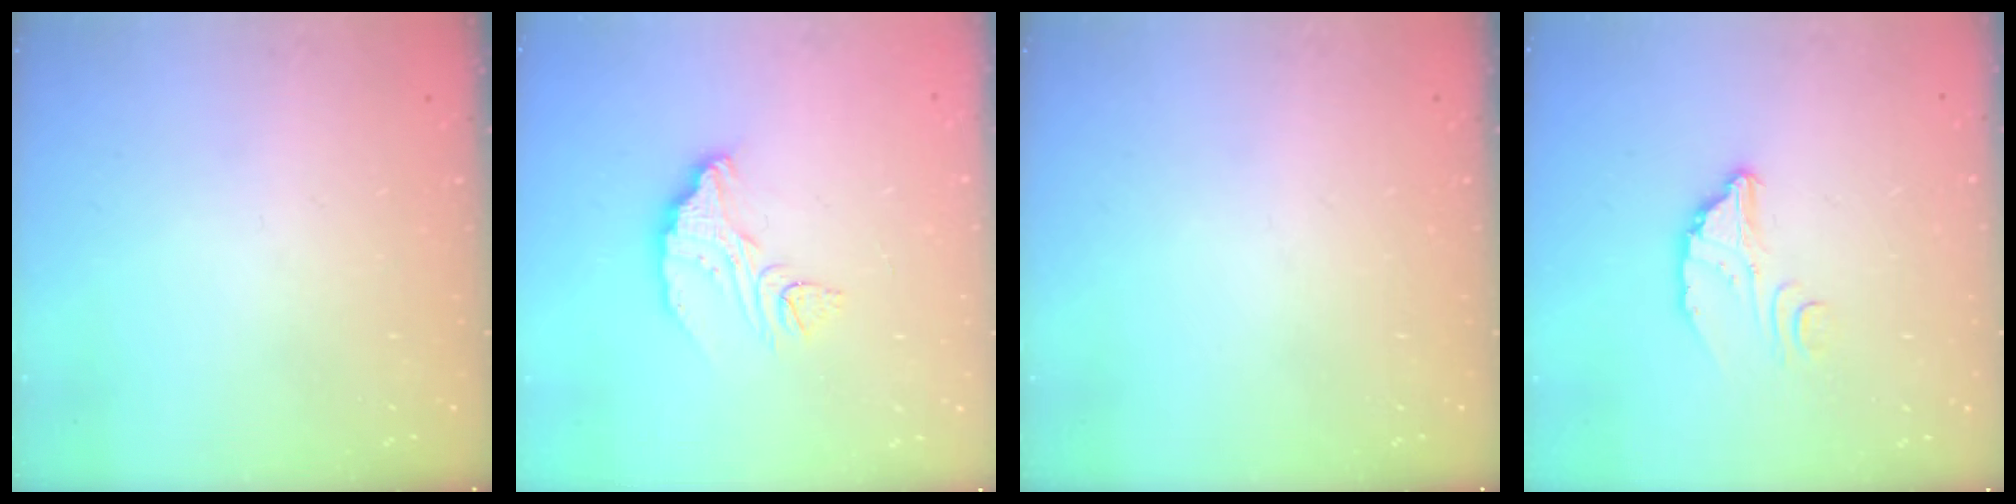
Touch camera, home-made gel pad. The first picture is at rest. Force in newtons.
{"total": 10.0, "press": 10.0, "slide": 0.7}
{"total": 0.0}
{"total": 3.9, "press": 3.9, "slide": 0.2}